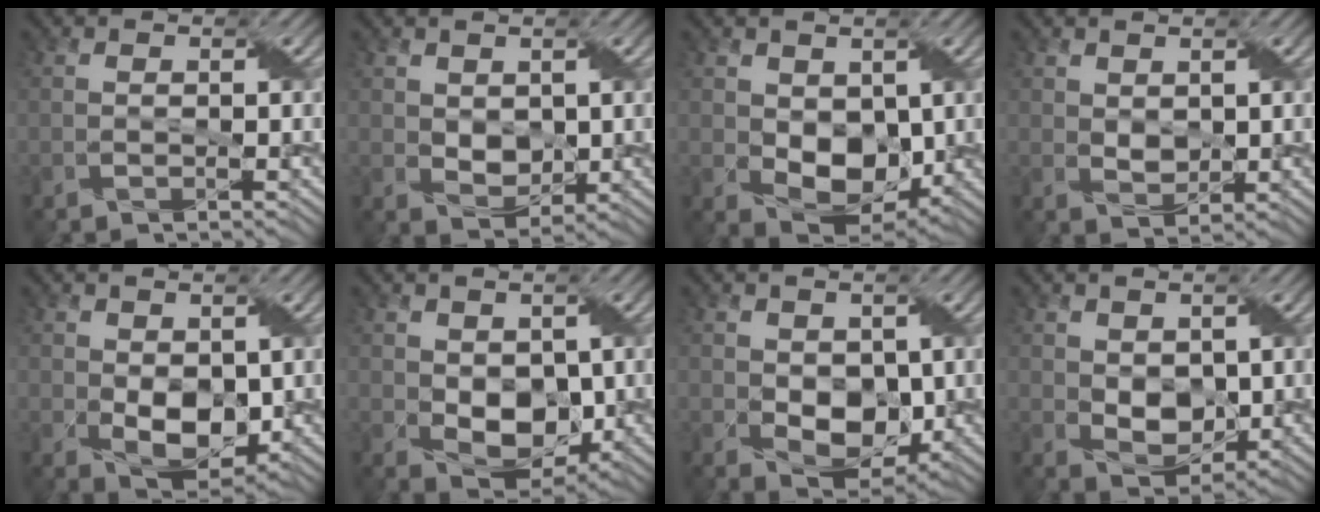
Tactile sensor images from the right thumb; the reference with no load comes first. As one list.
[{"total": 3.3, "force": [0.8, 2.5, 2.1], "torque": [-0.042, -0.007, 0.019]}, {"total": 7.2, "force": [0.2, 5.2, 4.9], "torque": [-0.100, -0.017, 0.008]}, {"total": 2.2, "force": [1.1, 1.5, 1.2], "torque": [-0.029, -0.002, 0.022]}, {"total": 6.0, "force": [-0.1, 4.1, 4.4], "torque": [-0.087, -0.018, 0.006]}, {"total": 6.8, "force": [-0.1, 4.9, 4.8], "torque": [-0.092, -0.018, 0.006]}, {"total": 6.1, "force": [-0.1, 4.5, 4.2], "torque": [-0.082, -0.019, 0.005]}, {"total": 4.7, "force": [0.7, 3.4, 3.2], "torque": [-0.068, -0.011, 0.016]}]